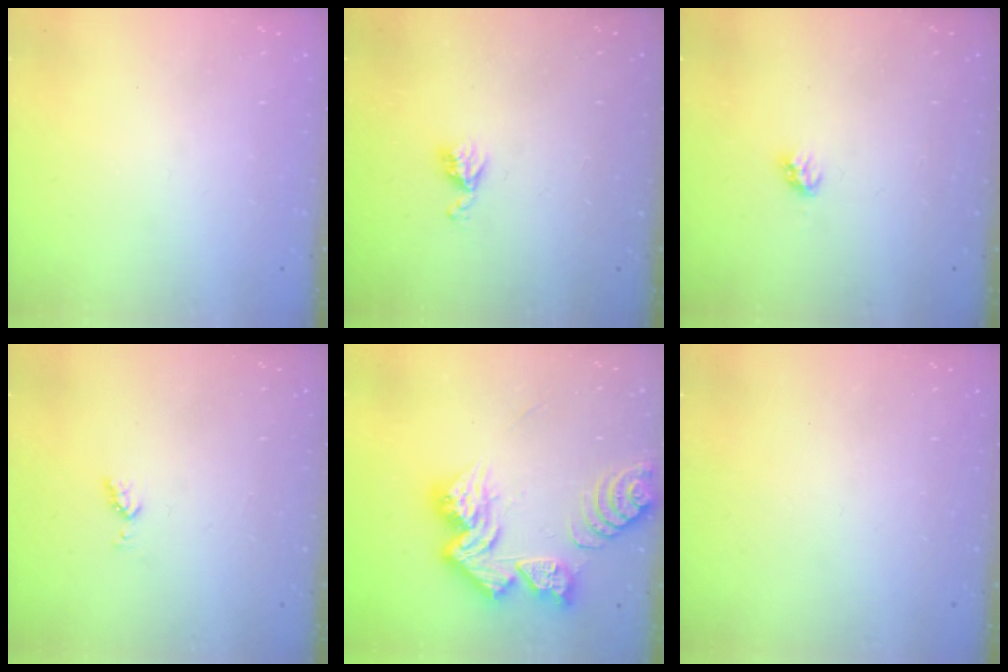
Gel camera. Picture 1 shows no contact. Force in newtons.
{"total": 5.8, "press": 5.7, "slide": 0.7}
{"total": 2.8, "press": 2.8, "slide": 0.2}
{"total": 3.6, "press": 3.5, "slide": 0.9}
{"total": 16.4, "press": 16.4, "slide": 1.5}
{"total": 0.0}